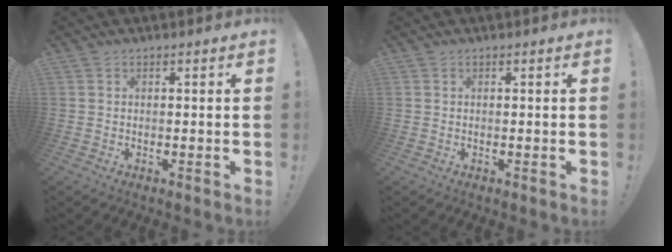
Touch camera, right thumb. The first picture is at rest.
{"total": 0.0}